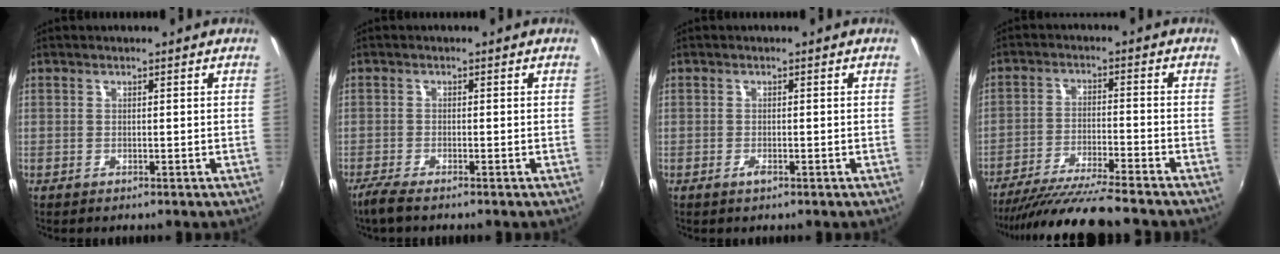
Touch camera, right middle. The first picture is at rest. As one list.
[{"total": 3.1, "force": [-2.5, 0.3, 1.8], "torque": [-0.052, -0.010, -0.052]}, {"total": 1.1, "force": [-0.7, 0.4, 0.8], "torque": [-0.015, -0.003, -0.014]}, {"total": 13.3, "force": [-11.9, -0.3, 5.9], "torque": [-0.129, -0.027, -0.204]}]